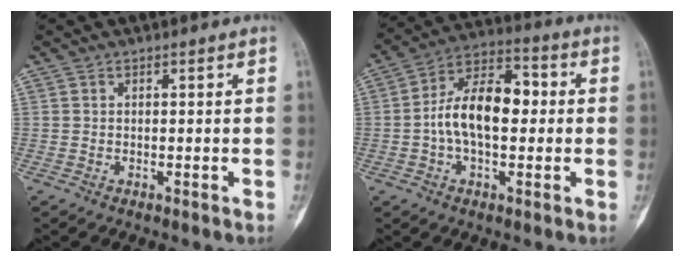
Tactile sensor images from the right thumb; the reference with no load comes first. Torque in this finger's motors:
{"motor_torque": [0.27, 0.30, 0.86, -0.61, 0.38]}